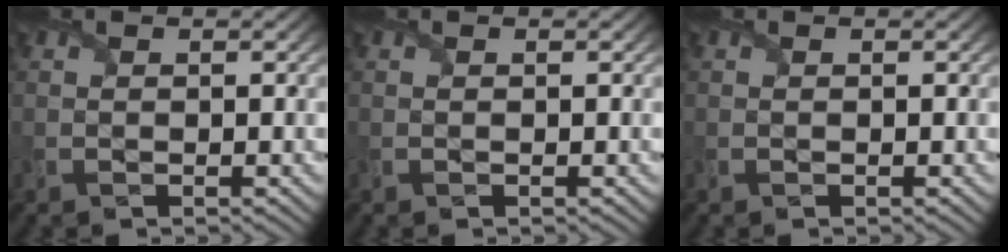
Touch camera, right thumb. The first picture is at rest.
{"total": 0.0}
{"total": 0.0}